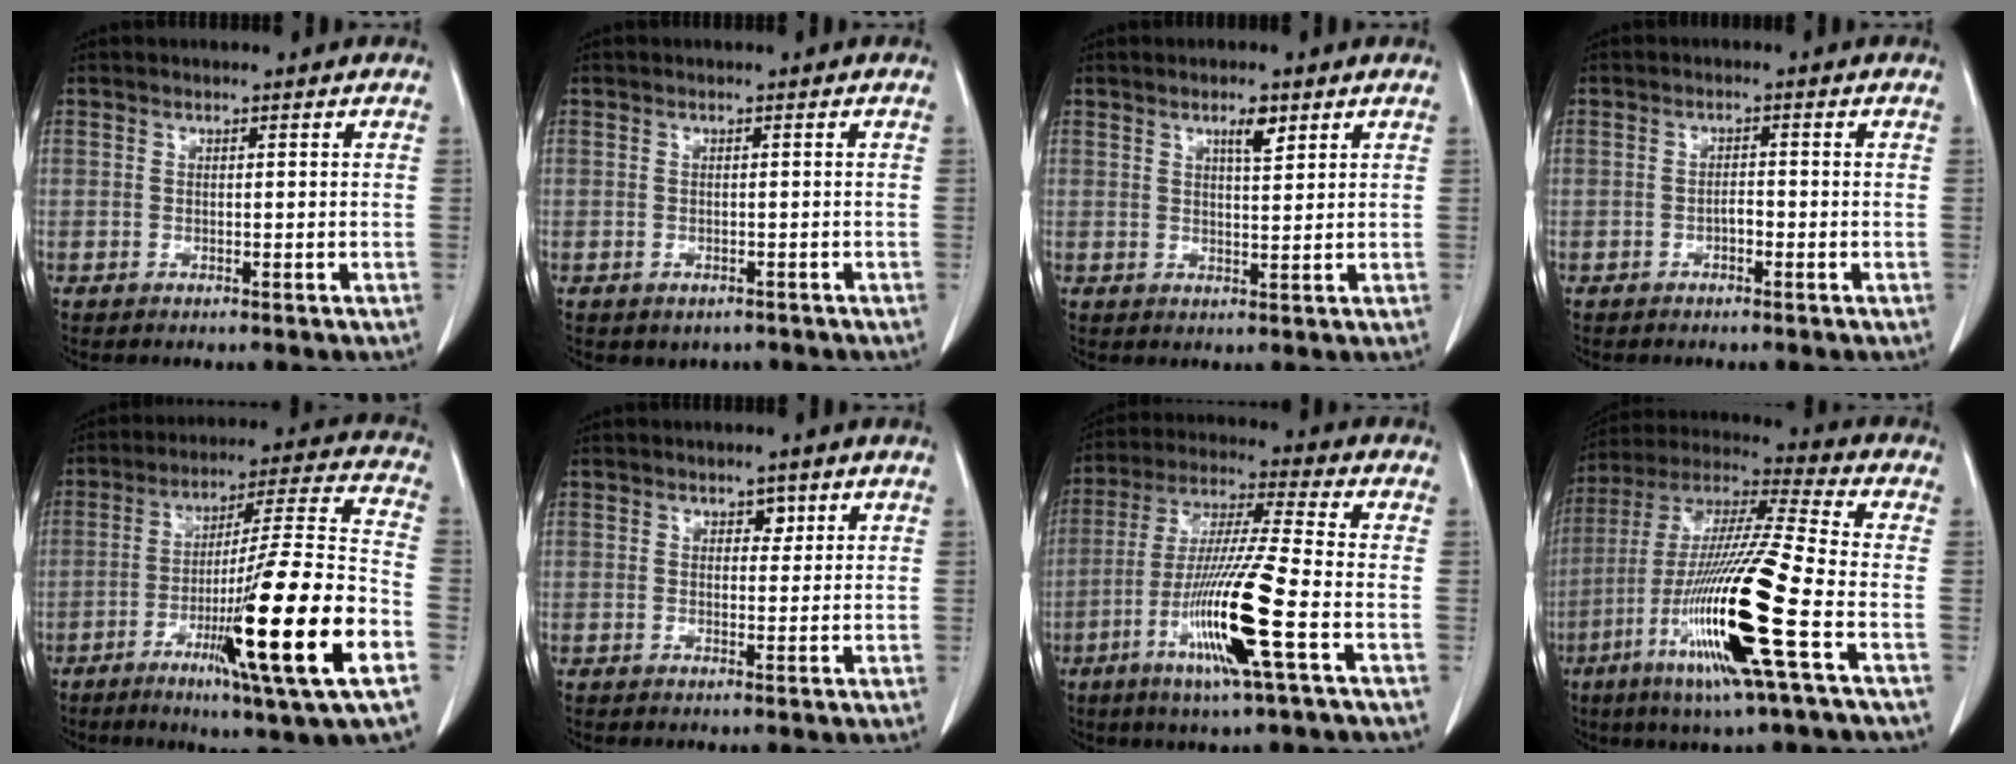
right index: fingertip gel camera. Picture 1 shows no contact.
{"total": 1.9, "force": [-1.4, 1.1, 0.5], "torque": [-0.011, -0.001, -0.013]}
{"total": 3.0, "force": [1.8, 0.6, 2.3], "torque": [-0.042, -0.001, 0.030]}
{"total": 1.3, "force": [-0.7, 0.4, 1.0], "torque": [-0.019, 0.003, -0.011]}
{"total": 22.1, "force": [-7.9, -0.6, 20.6], "torque": [-0.321, -0.024, -0.130]}
{"total": 1.6, "force": [0.8, 1.1, 0.8], "torque": [-0.008, 0.002, 0.012]}
{"total": 14.9, "force": [-5.3, -0.6, 13.9], "torque": [-0.283, -0.021, -0.102]}
{"total": 21.1, "force": [-7.4, 0.0, 19.8], "torque": [-0.412, -0.035, -0.145]}